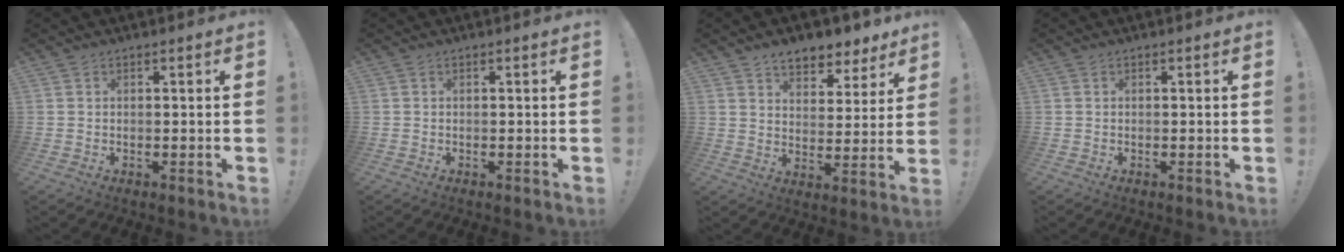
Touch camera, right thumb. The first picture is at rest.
{"total": 0.0}
{"total": 8.2, "force": [6.7, 3.9, 2.6], "torque": [-0.027, -0.056, 0.121]}
{"total": 0.0}